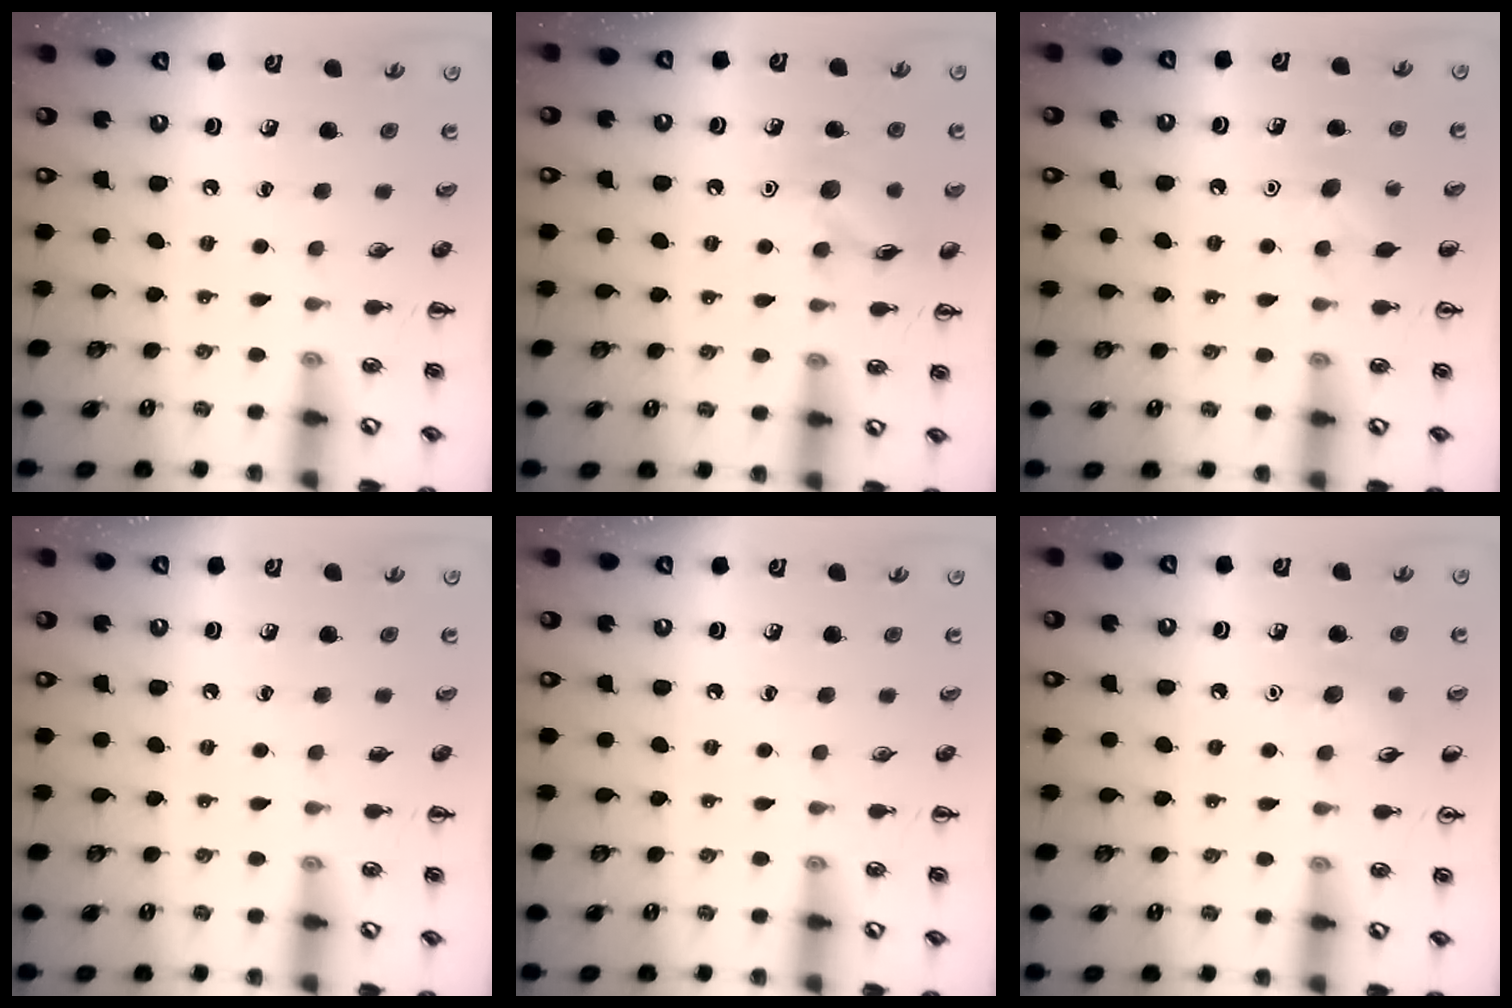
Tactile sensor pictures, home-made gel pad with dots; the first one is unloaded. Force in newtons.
{"total": 10.3, "press": 10.2, "slide": 0.7}
{"total": 4.8, "press": 4.5, "slide": 1.4}
{"total": 0.0}
{"total": 0.0}
{"total": 5.3, "press": 5.0, "slide": 1.6}